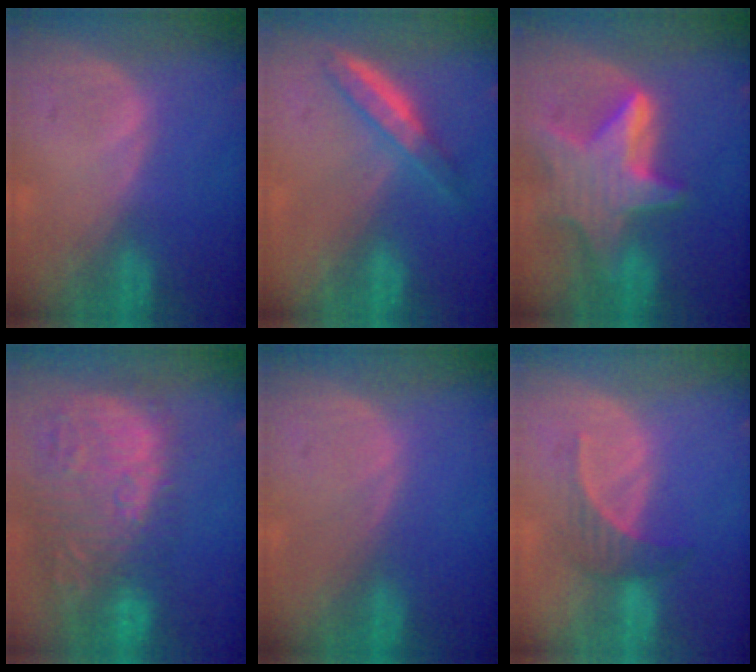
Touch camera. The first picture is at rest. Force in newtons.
{"total": 5.1, "press": 4.6, "slide": 2.2}
{"total": 9.5, "press": 9.5, "slide": 0.6}
{"total": 15.5, "press": 13.1, "slide": 8.3}
{"total": 0.0}
{"total": 3.6, "press": 3.5, "slide": 0.9}